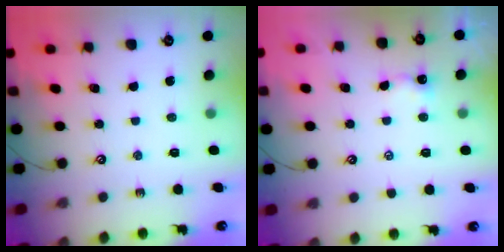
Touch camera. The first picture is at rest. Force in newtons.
{"total": 2.2, "press": 2.2, "slide": 0.2}